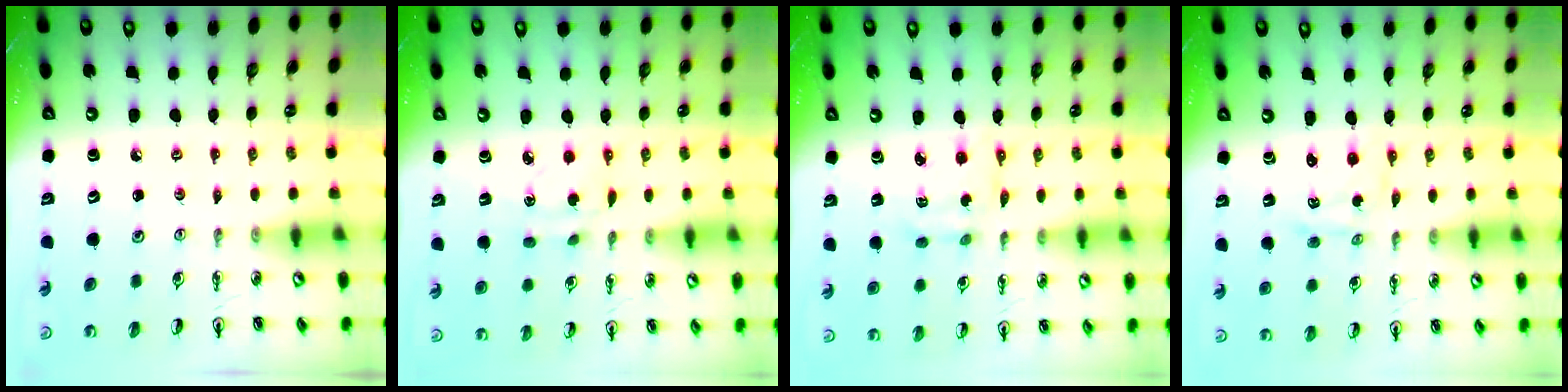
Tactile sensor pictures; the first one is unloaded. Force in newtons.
{"total": 4.8, "press": 4.8, "slide": 0.6}
{"total": 3.2, "press": 3.2, "slide": 0.3}
{"total": 1.3, "press": 1.1, "slide": 0.8}